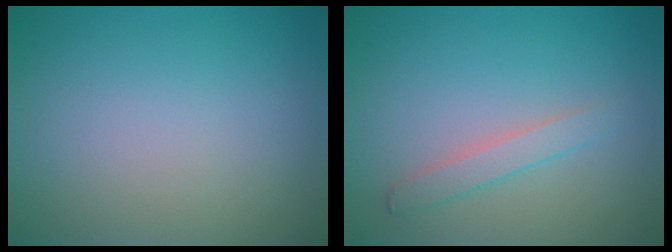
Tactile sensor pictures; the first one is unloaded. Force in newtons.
{"total": 1.7, "press": 1.7, "slide": 0.1}